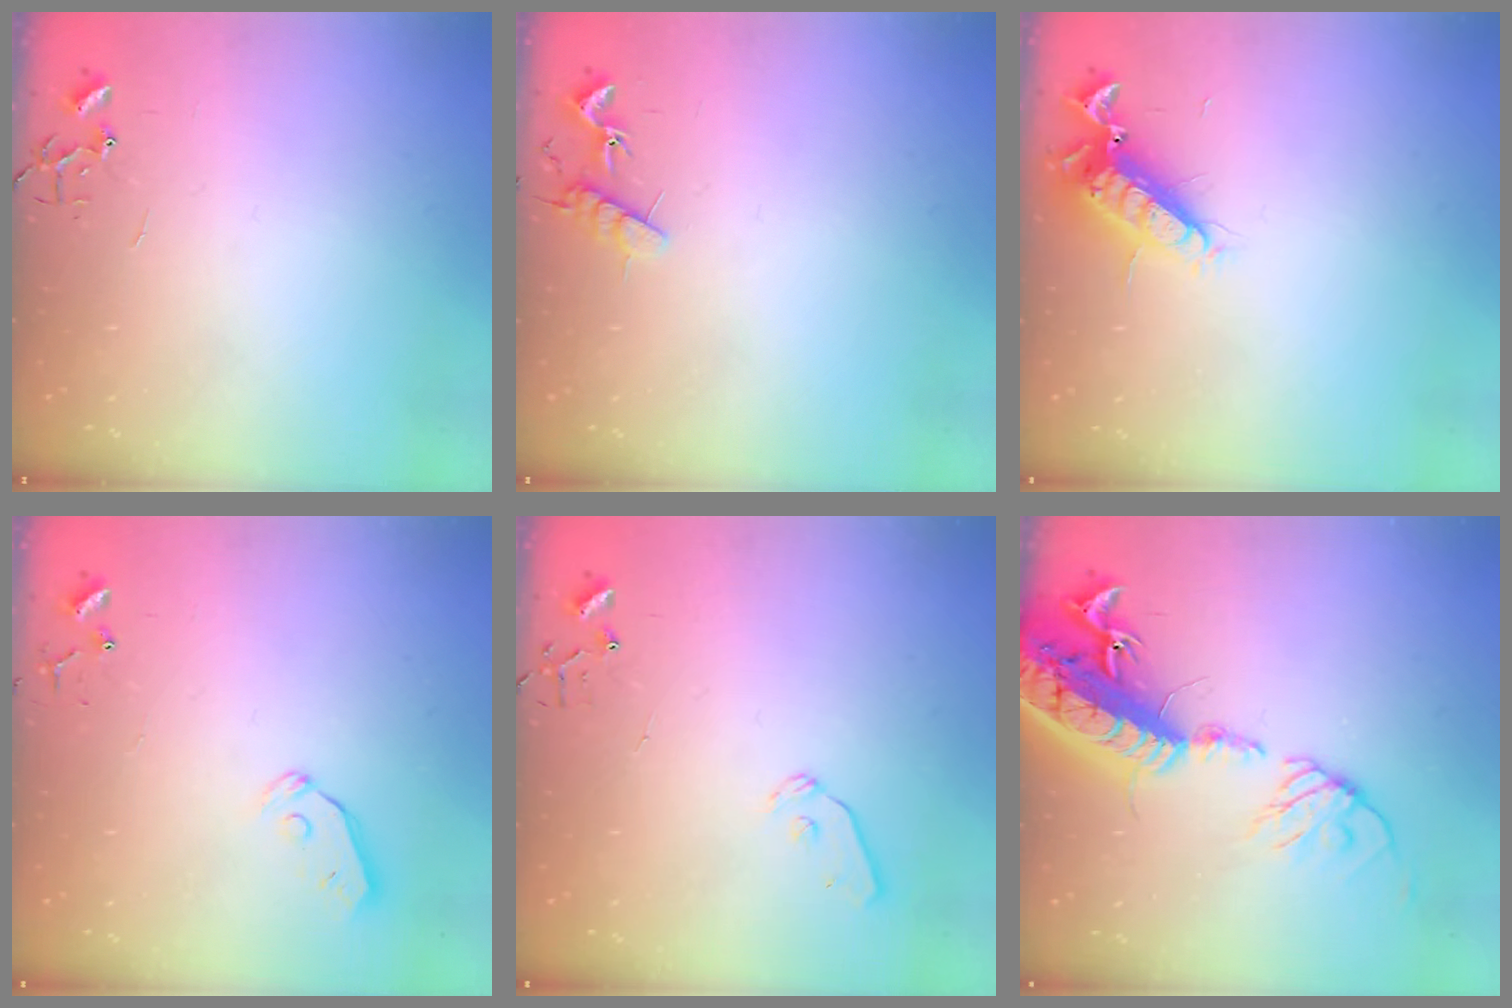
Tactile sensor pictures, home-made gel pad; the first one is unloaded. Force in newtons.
{"total": 7.0, "press": 6.9, "slide": 0.6}
{"total": 12.4, "press": 12.3, "slide": 1.5}
{"total": 5.6, "press": 5.6, "slide": 0.7}
{"total": 8.7, "press": 8.7, "slide": 0.9}
{"total": 23.1, "press": 22.6, "slide": 4.7}